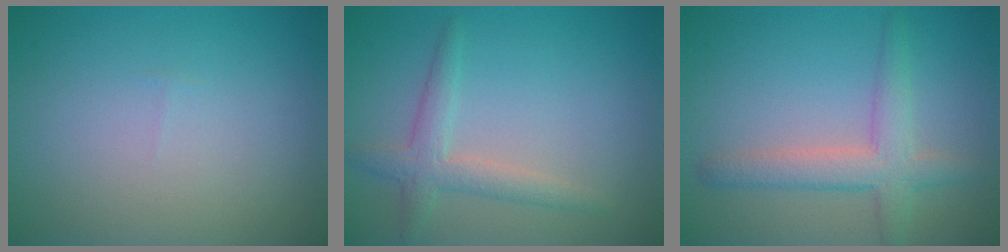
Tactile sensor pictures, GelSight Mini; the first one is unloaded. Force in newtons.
{"total": 2.7, "press": 2.7, "slide": 0.1}
{"total": 3.7, "press": 3.6, "slide": 0.2}